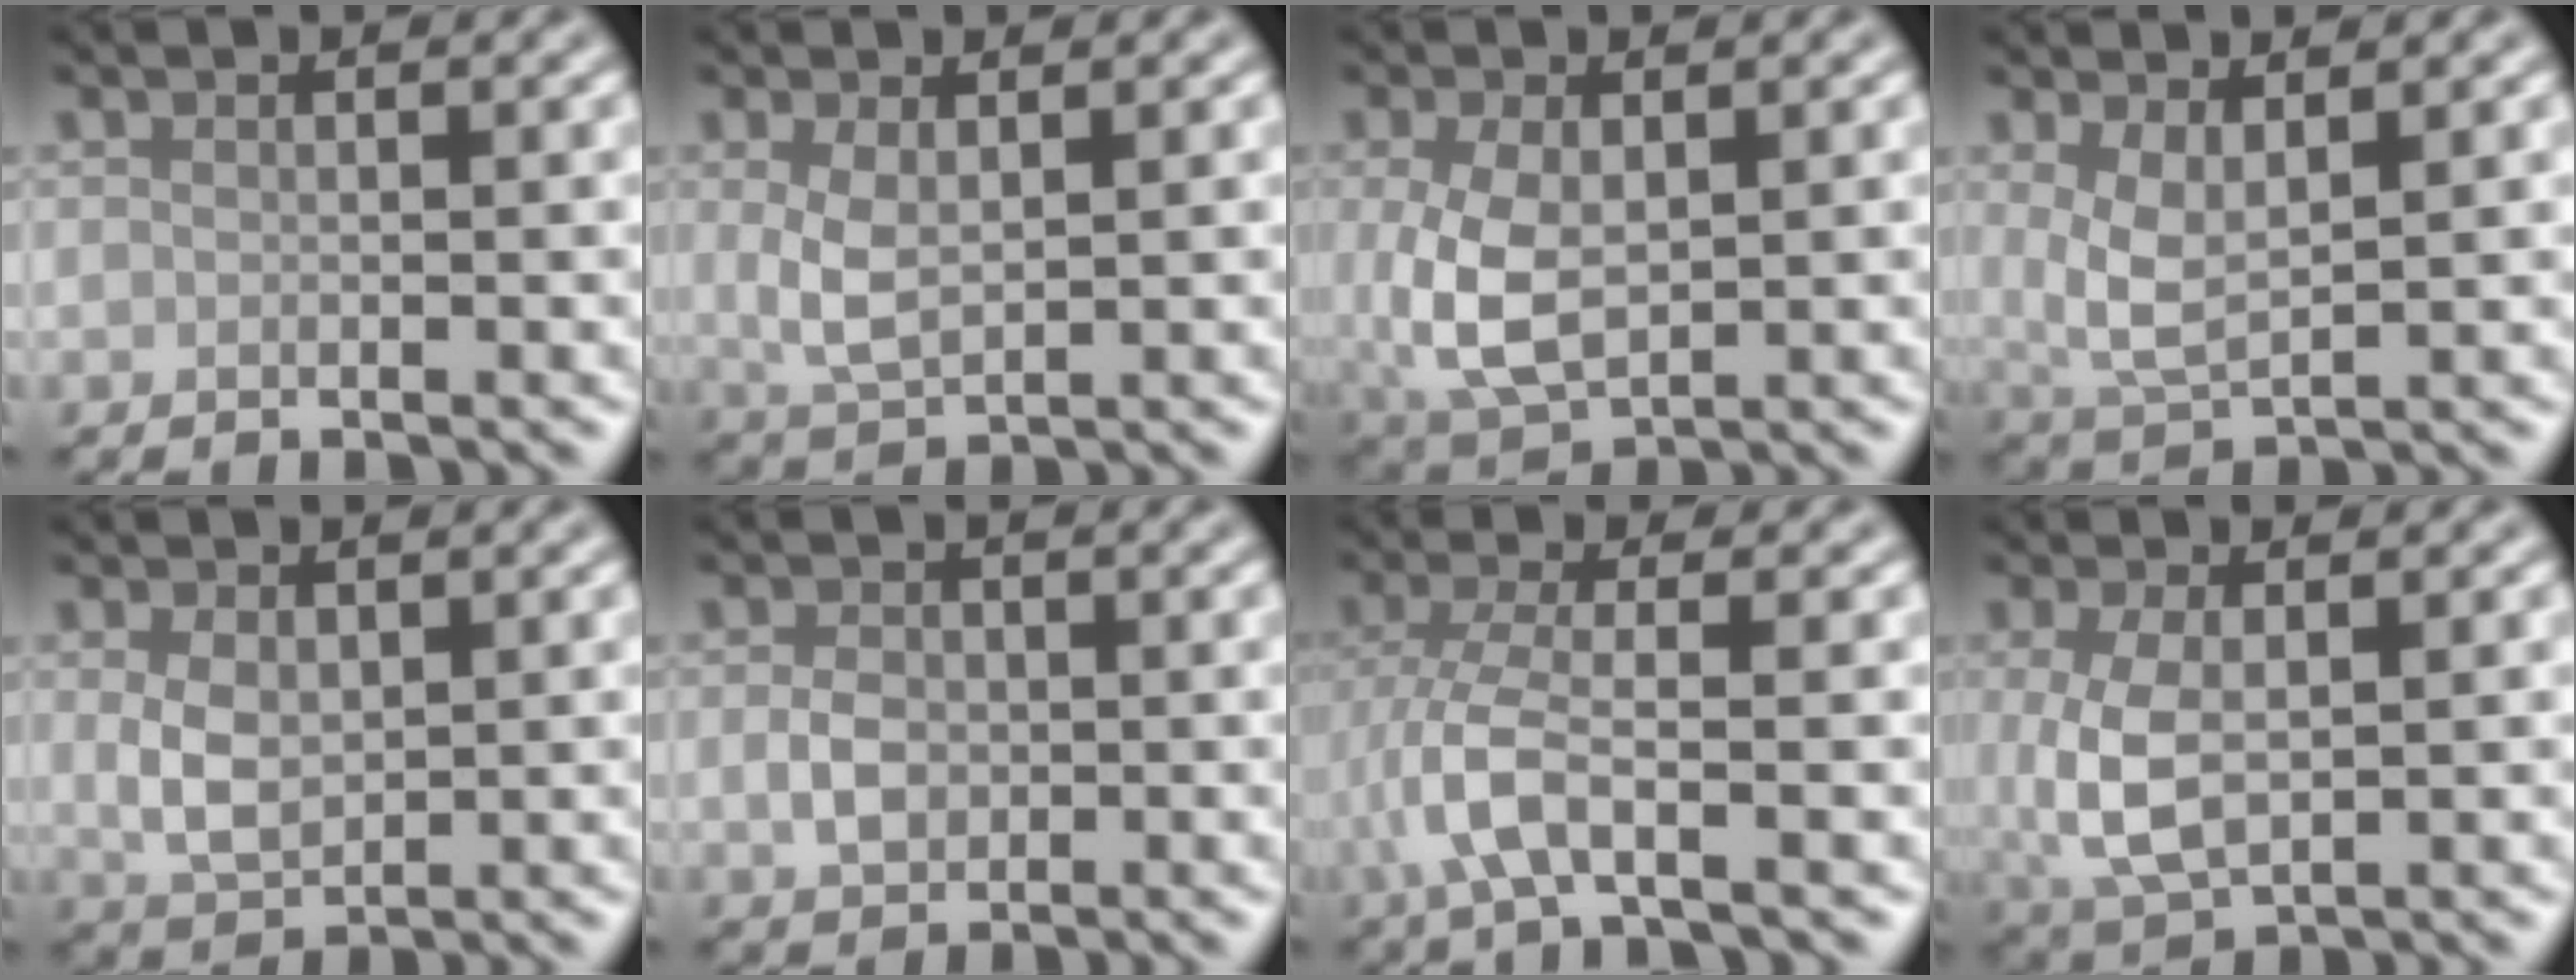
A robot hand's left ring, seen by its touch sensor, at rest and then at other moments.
{"total": 2.8, "force": [0.6, 1.3, 2.4], "torque": [-0.057, -0.005, 0.017]}
{"total": 5.2, "force": [0.0, 3.0, 4.3], "torque": [-0.105, -0.007, 0.008]}
{"total": 3.4, "force": [1.3, 1.2, 2.9], "torque": [-0.063, -0.009, 0.030]}
{"total": 3.2, "force": [0.5, 2.1, 2.4], "torque": [-0.056, -0.002, 0.015]}
{"total": 2.4, "force": [-0.2, 1.8, 1.5], "torque": [-0.031, -0.002, -0.007]}
{"total": 4.2, "force": [-1.4, 1.0, 3.8], "torque": [-0.086, -0.002, -0.035]}
{"total": 4.7, "force": [0.1, 2.4, 4.0], "torque": [-0.100, -0.006, 0.007]}